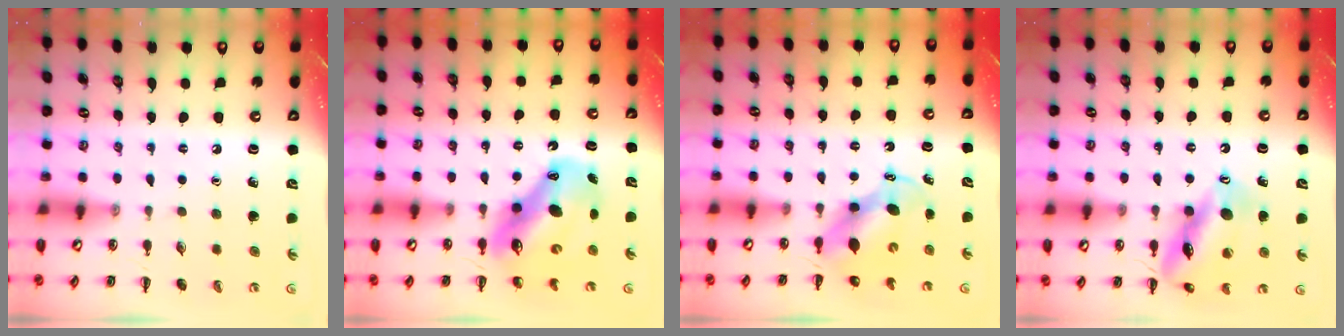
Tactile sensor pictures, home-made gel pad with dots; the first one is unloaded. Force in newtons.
{"total": 12.9, "press": 12.4, "slide": 3.8}
{"total": 6.4, "press": 6.3, "slide": 0.9}
{"total": 15.3, "press": 15.2, "slide": 2.2}